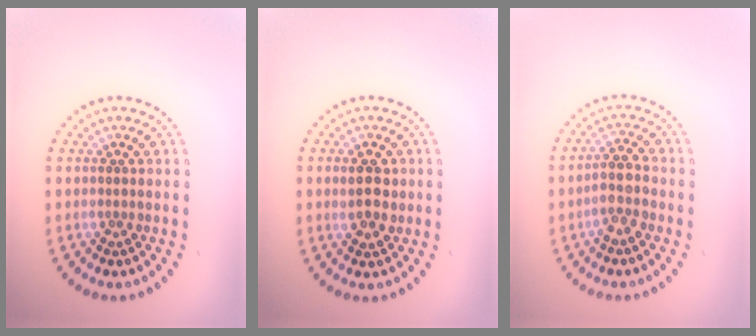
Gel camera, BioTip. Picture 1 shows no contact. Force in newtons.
{"total": 2.7, "press": 2.7, "slide": 0.5}
{"total": 2.5, "press": 2.3, "slide": 1.0}